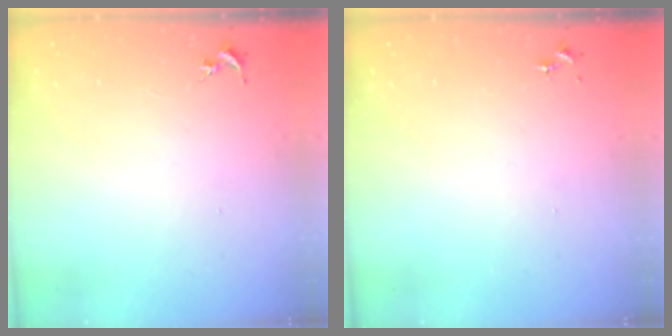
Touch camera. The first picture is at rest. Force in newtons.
{"total": 0.0}